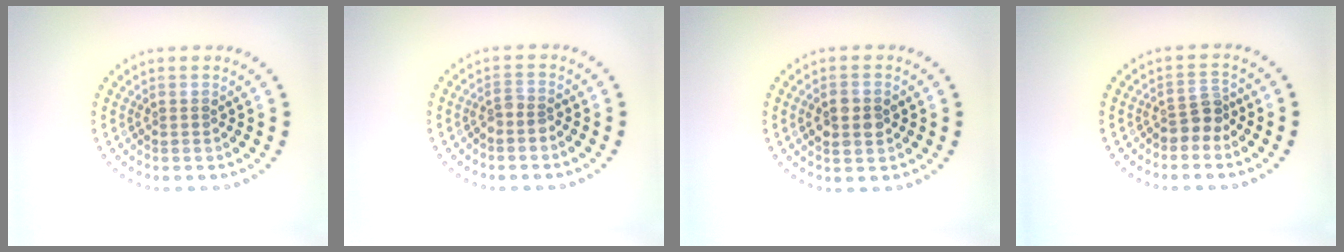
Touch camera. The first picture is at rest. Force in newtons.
{"total": 1.4, "press": 1.1, "slide": 0.9}
{"total": 2.7, "press": 2.7, "slide": 0.2}
{"total": 2.2, "press": 1.7, "slide": 1.4}